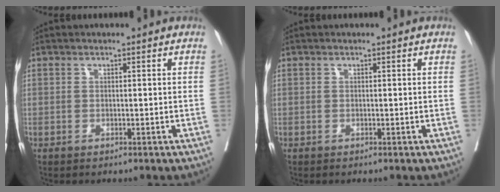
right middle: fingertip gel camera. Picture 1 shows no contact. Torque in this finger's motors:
{"motor_torque": [-0.10, 0.09, -0.02, 0.00]}